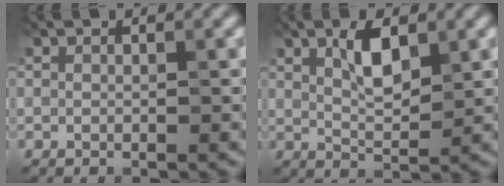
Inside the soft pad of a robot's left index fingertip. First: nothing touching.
{"total": 3.5, "force": [1.5, 1.3, 2.9], "torque": [-0.055, 0.003, 0.028]}